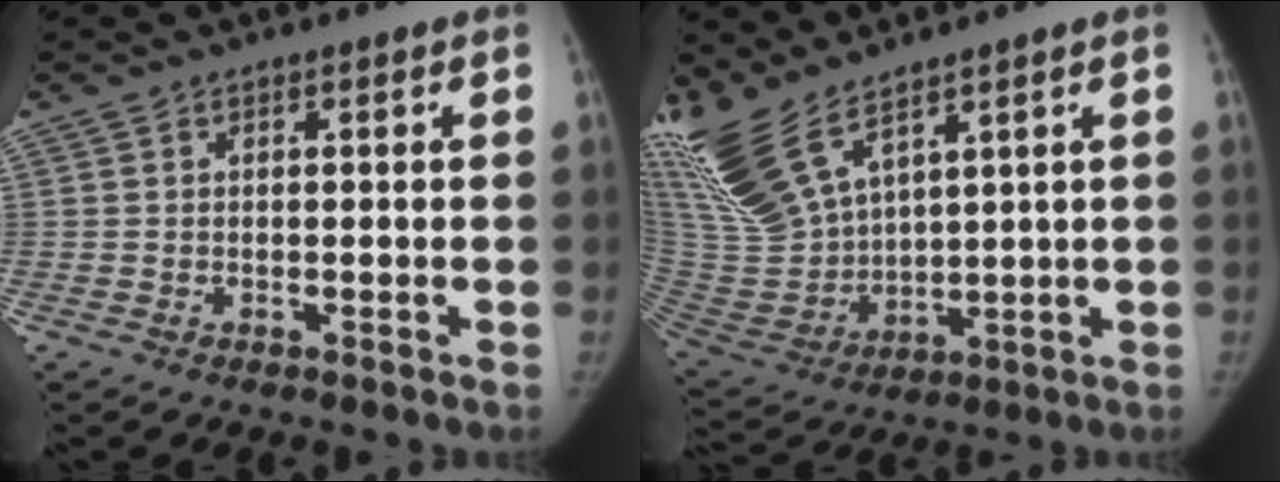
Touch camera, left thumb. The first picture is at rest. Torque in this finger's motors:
{"motor_torque": [0.21, 0.06, 1.43, -1.34, 0.16]}